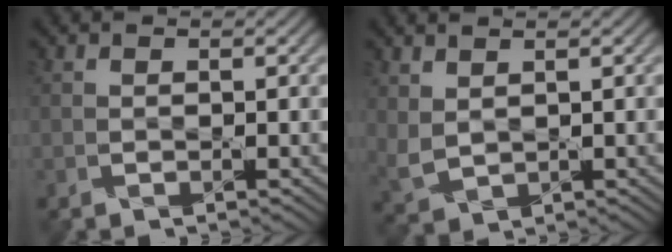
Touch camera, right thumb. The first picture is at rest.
{"total": 3.5, "force": [1.7, 2.3, 2.1], "torque": [-0.067, -0.005, 0.044]}